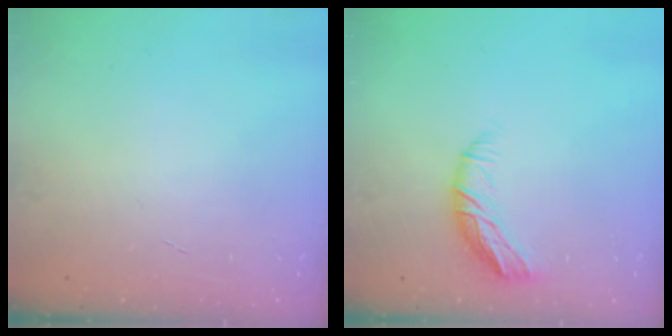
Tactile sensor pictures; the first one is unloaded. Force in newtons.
{"total": 10.0, "press": 9.9, "slide": 1.3}